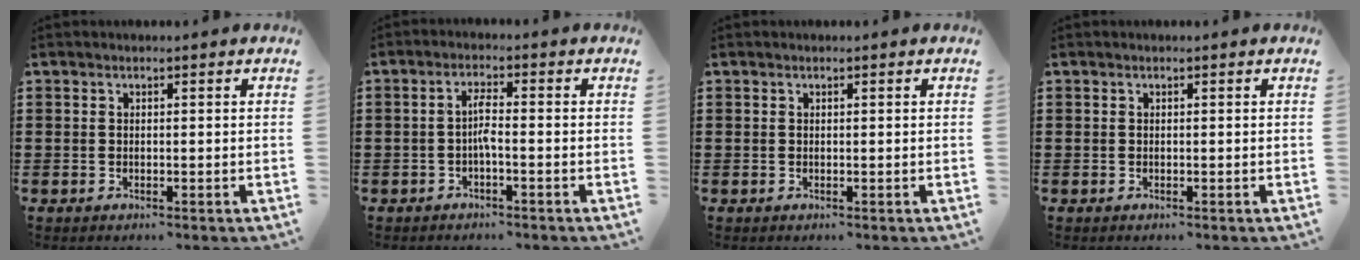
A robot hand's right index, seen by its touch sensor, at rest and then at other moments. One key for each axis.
{"total": 2.7, "fx": -1.0, "fy": 0.3, "fz": 2.5, "tx": -0.055, "ty": 0.000, "tz": -0.022}
{"total": 0.0}
{"total": 0.0}